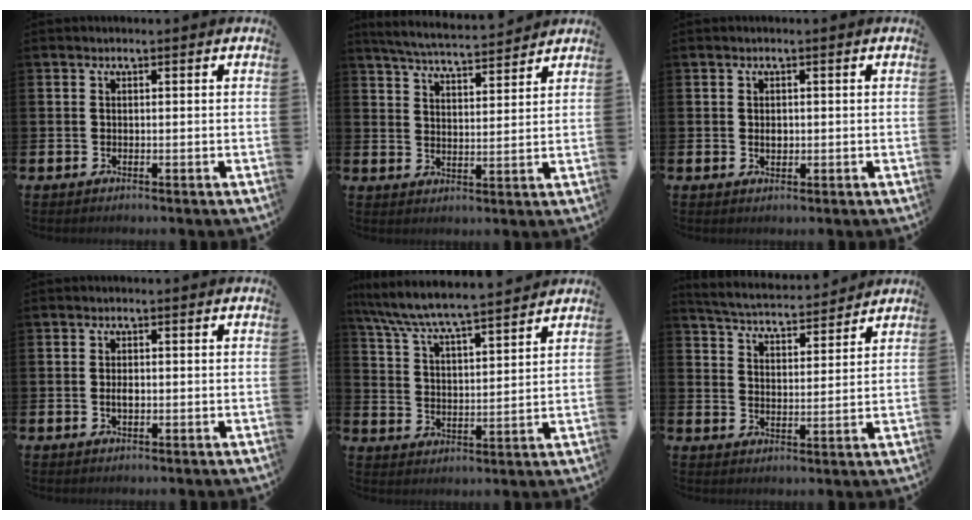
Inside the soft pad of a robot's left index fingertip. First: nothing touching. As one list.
[{"total": 5.4, "force": [5.3, 0.2, 0.8], "torque": [-0.039, -0.031, 0.094]}, {"total": 1.2, "force": [0.1, 0.8, 0.9], "torque": [-0.002, 0.001, -0.003]}, {"total": 1.4, "force": [-0.1, 0.7, 1.2], "torque": [-0.015, 0.000, -0.005]}, {"total": 7.1, "force": [6.8, 0.2, 1.8], "torque": [-0.065, -0.047, 0.118]}, {"total": 4.9, "force": [4.8, 0.6, 0.5], "torque": [-0.034, -0.033, 0.083]}]